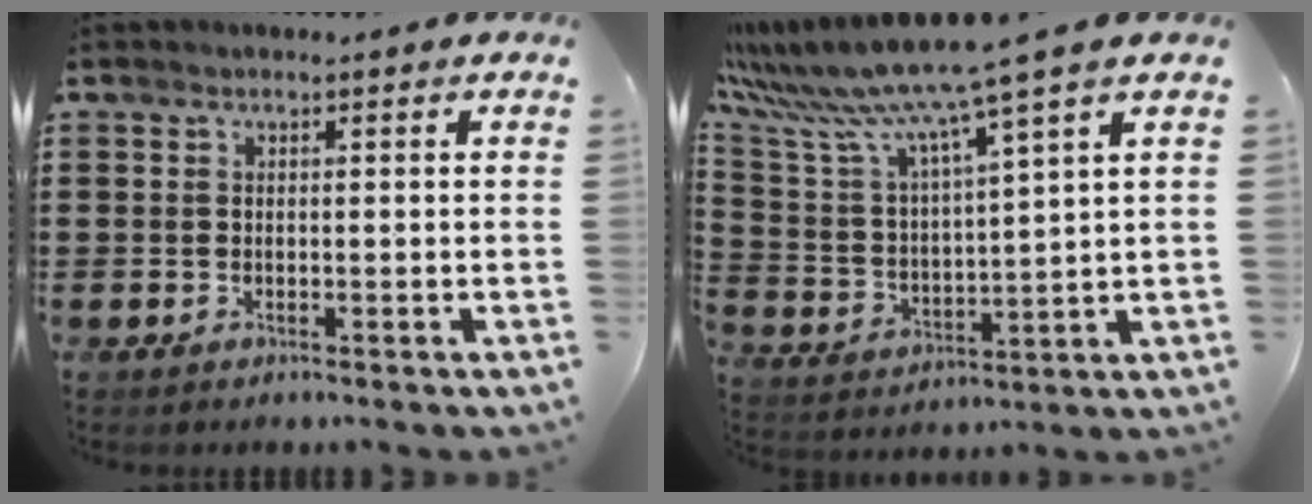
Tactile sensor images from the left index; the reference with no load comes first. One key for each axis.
{"total": 9.5, "fx": 7.7, "fy": -0.9, "fz": 5.4, "tx": -0.139, "ty": -0.056, "tz": 0.121}